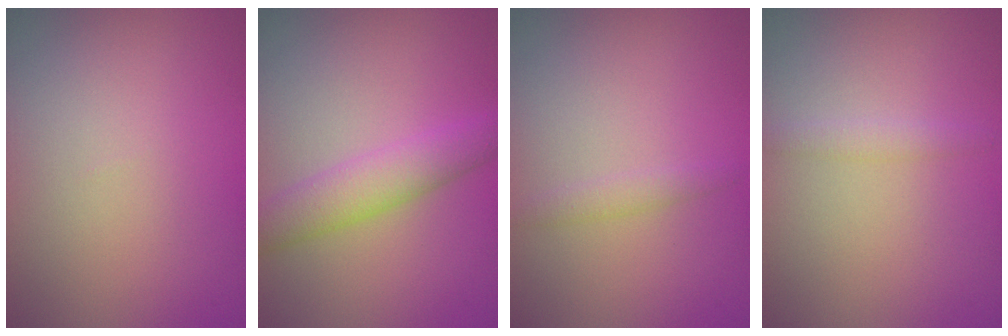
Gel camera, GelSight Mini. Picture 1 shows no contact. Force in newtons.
{"total": 3.7, "press": 3.7, "slide": 0.1}
{"total": 1.0, "press": 1.0, "slide": 0.1}
{"total": 1.1, "press": 1.1, "slide": 0.0}